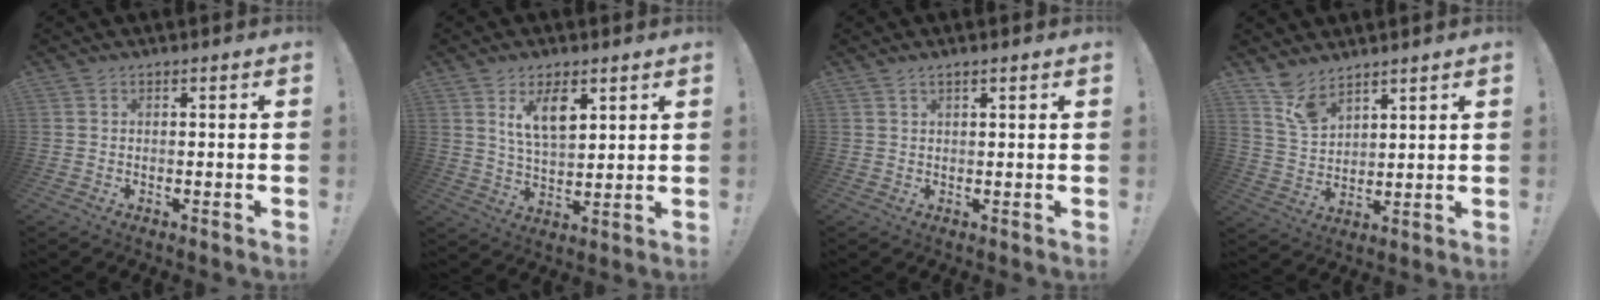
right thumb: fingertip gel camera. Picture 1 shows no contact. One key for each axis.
{"total": 9.7, "fx": 5.3, "fy": 4.9, "fz": 6.6, "tx": -0.106, "ty": -0.021, "tz": 0.095}
{"total": 1.5, "fx": 0.9, "fy": -0.1, "fz": 1.2, "tx": -0.030, "ty": 0.003, "tz": 0.017}
{"total": 8.3, "fx": 6.9, "fy": 3.4, "fz": 3.1, "tx": -0.062, "ty": -0.043, "tz": 0.134}